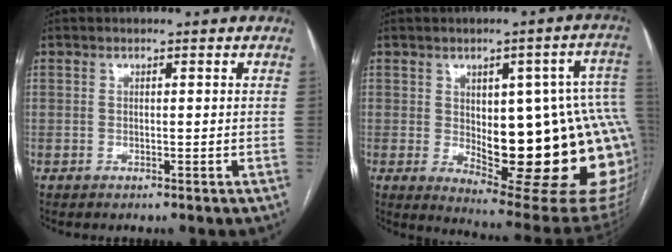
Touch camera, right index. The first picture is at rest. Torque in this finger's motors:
{"motor_torque": [2.14, 0.00, 0.62, 0.20]}